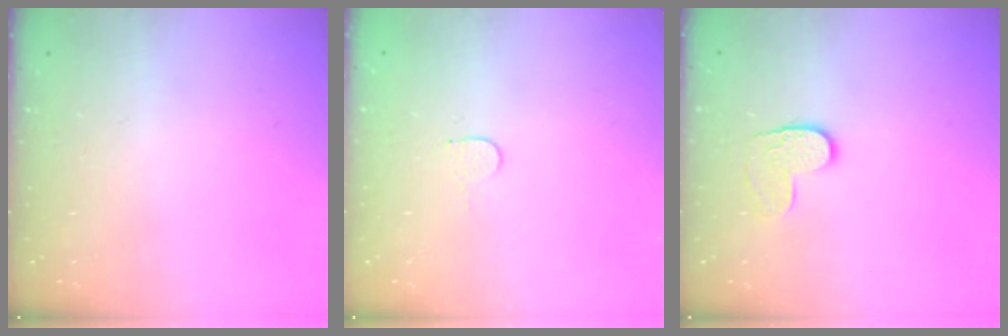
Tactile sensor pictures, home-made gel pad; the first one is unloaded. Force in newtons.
{"total": 3.7, "press": 3.7, "slide": 0.3}
{"total": 5.2, "press": 5.2, "slide": 0.2}